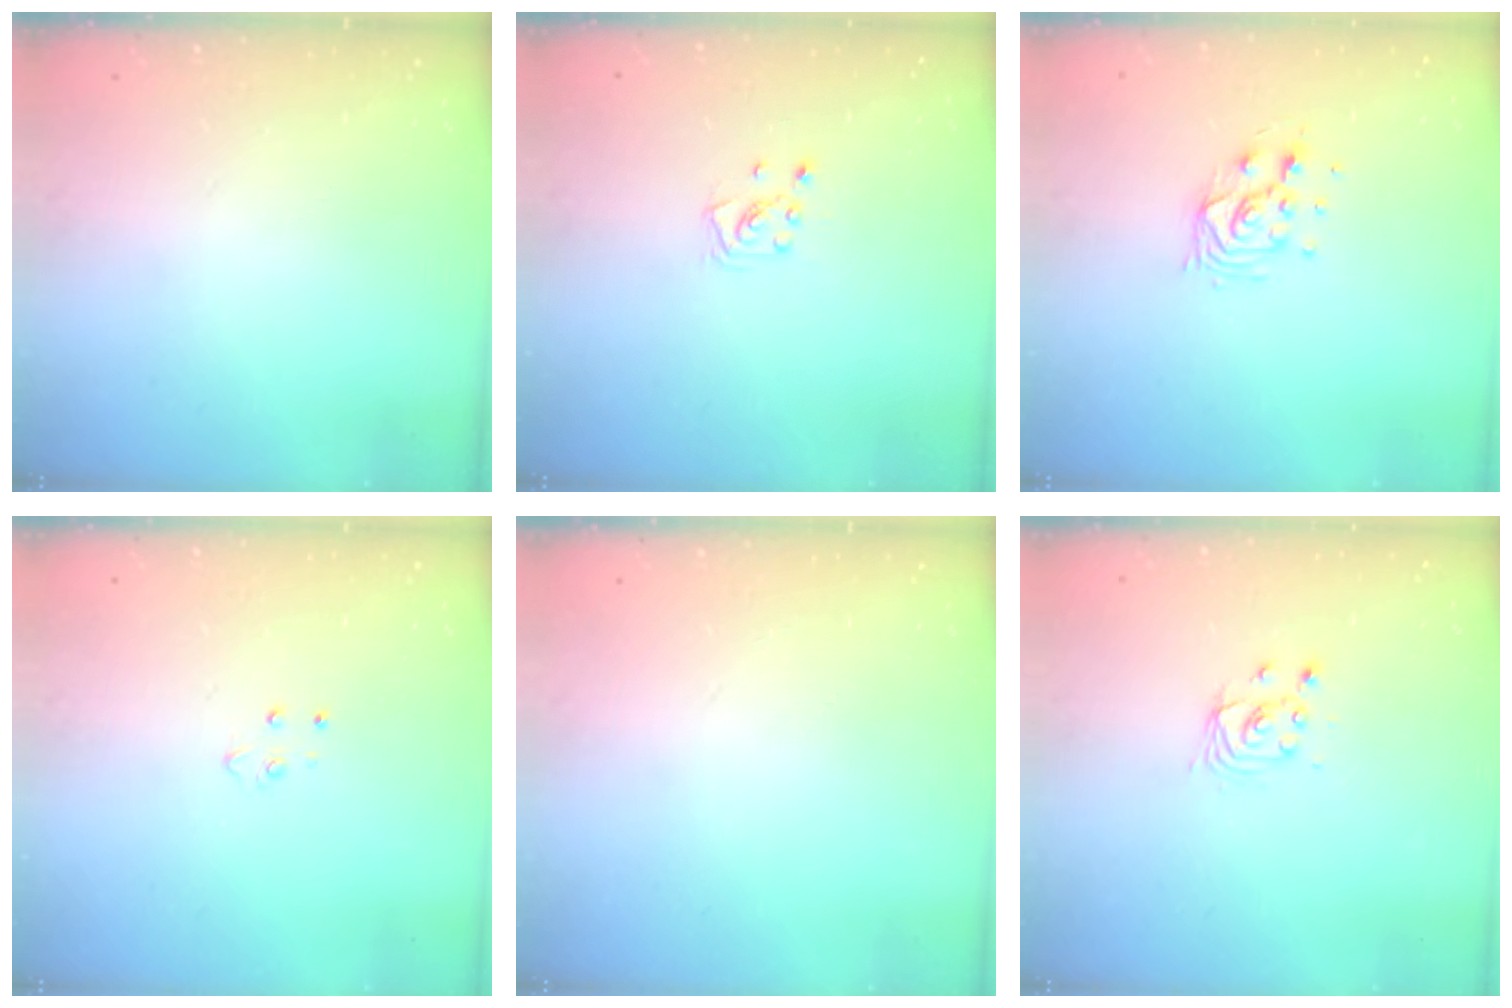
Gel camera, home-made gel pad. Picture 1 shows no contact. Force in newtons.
{"total": 4.3, "press": 4.3, "slide": 0.4}
{"total": 9.0, "press": 8.9, "slide": 1.5}
{"total": 3.6, "press": 3.6, "slide": 0.4}
{"total": 0.0}
{"total": 3.3, "press": 3.3, "slide": 0.3}